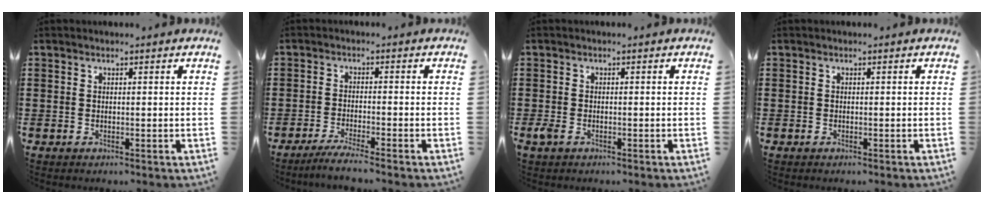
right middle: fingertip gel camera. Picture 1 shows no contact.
{"total": 2.9, "force": [-2.5, -0.3, 1.4], "torque": [-0.024, -0.003, -0.047]}
{"total": 1.5, "force": [-0.8, 0.9, 0.9], "torque": [-0.032, -0.006, -0.020]}
{"total": 0.0}